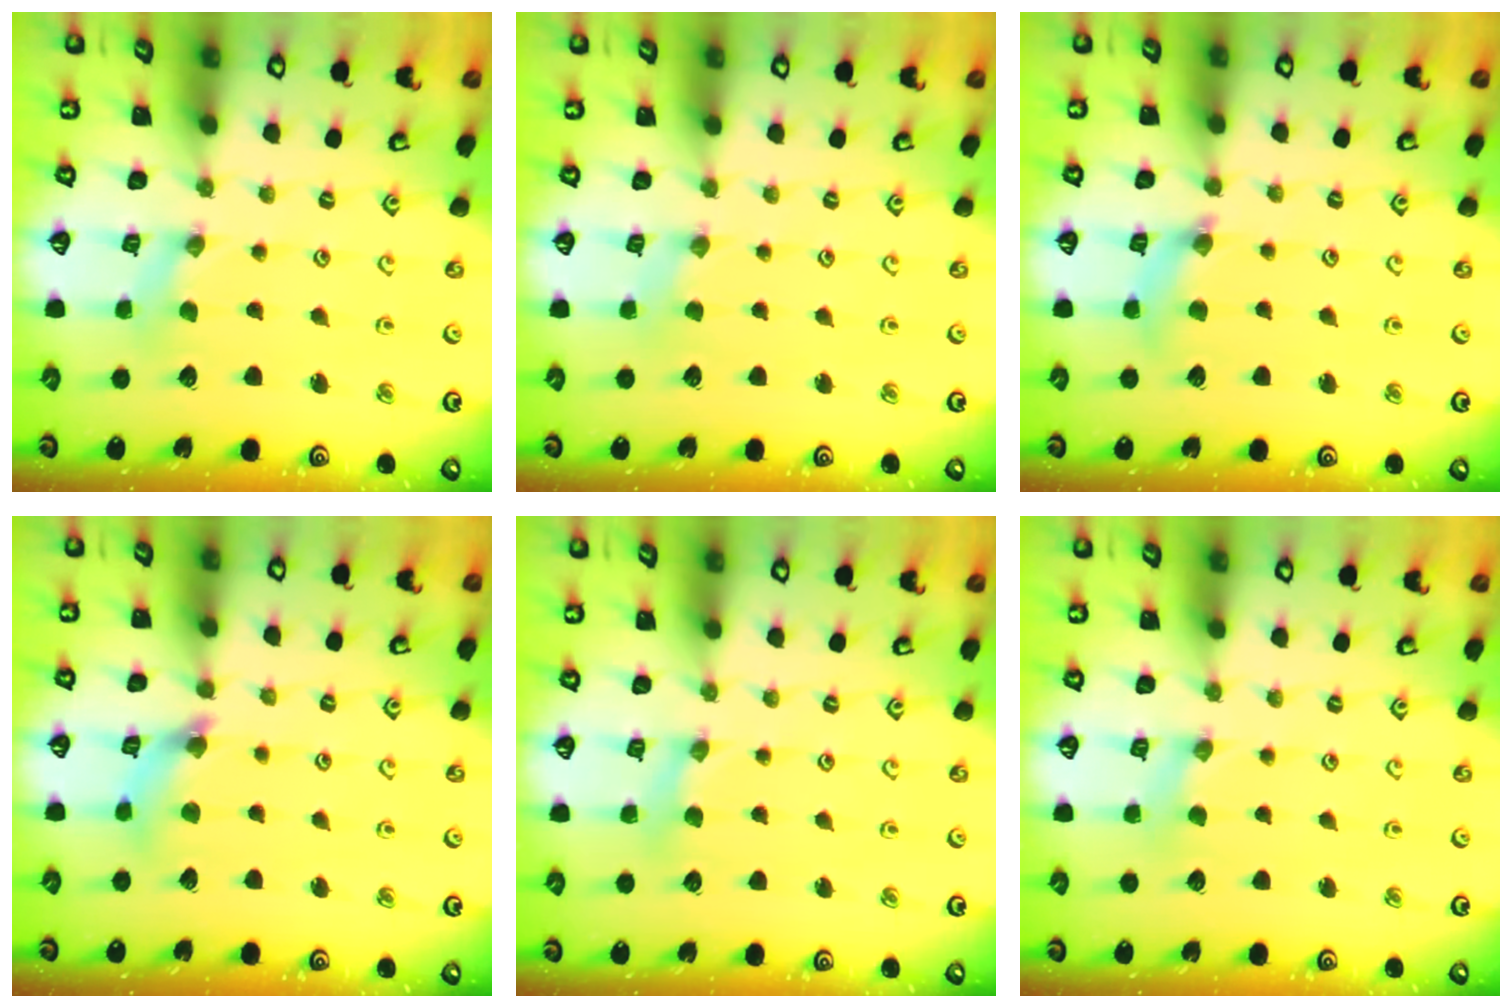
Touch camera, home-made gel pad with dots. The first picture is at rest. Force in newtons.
{"total": 0.0}
{"total": 4.7, "press": 4.6, "slide": 0.5}
{"total": 5.7, "press": 5.7, "slide": 0.4}
{"total": 3.6, "press": 3.6, "slide": 0.5}
{"total": 1.1, "press": 1.1, "slide": 0.2}